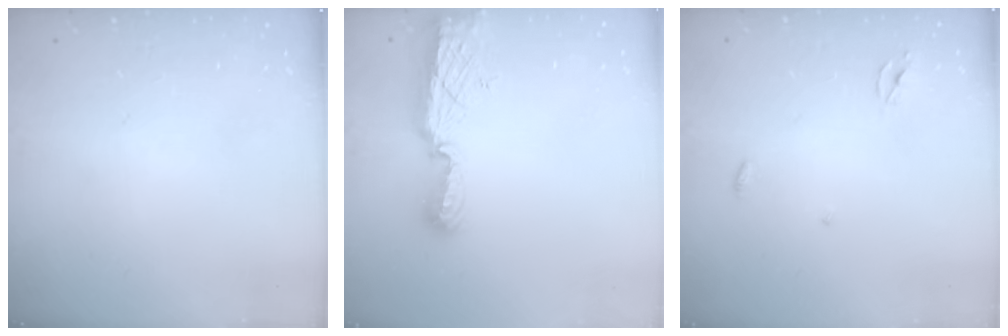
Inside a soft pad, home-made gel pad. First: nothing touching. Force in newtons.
{"total": 11.5, "press": 10.3, "slide": 5.0}
{"total": 2.3, "press": 2.3, "slide": 0.1}